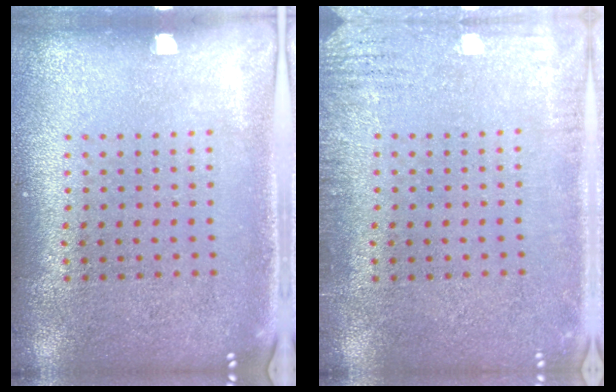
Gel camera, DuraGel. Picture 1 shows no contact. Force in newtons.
{"total": 2.3, "press": 2.2, "slide": 0.4}